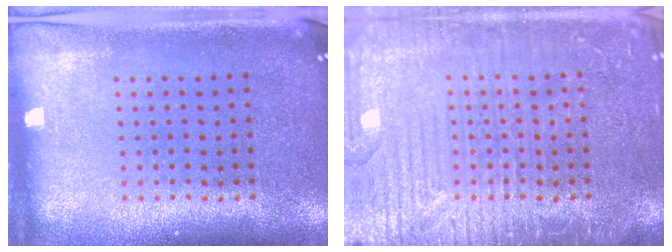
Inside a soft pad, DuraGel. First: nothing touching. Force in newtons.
{"total": 5.8, "press": 5.8, "slide": 0.7}